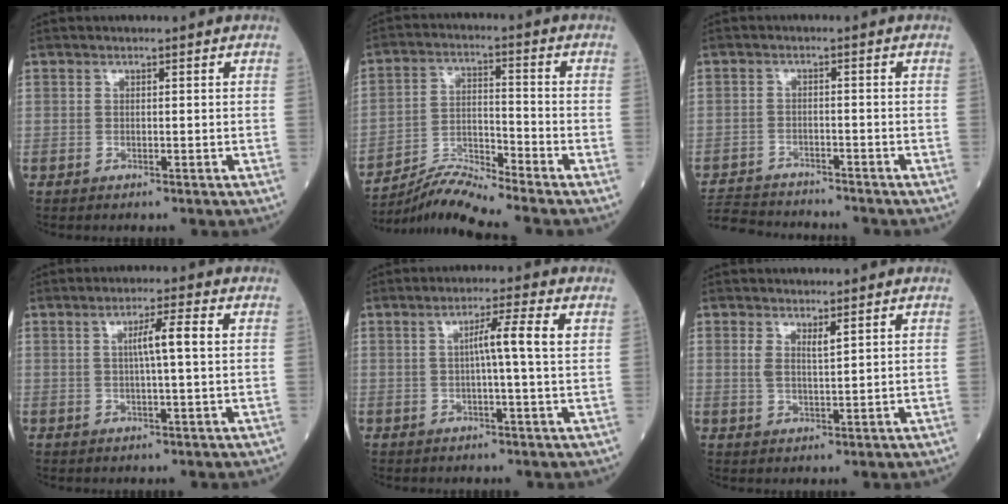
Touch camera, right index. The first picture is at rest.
{"total": 7.4, "force": [-7.0, -2.1, 1.0], "torque": [-0.028, 0.001, -0.130]}
{"total": 9.4, "force": [-9.1, 1.4, 1.8], "torque": [-0.035, 0.000, -0.148]}
{"total": 4.5, "force": [0.8, -0.3, 4.4], "torque": [-0.076, 0.006, 0.014]}
{"total": 5.0, "force": [0.9, -0.8, 4.9], "torque": [-0.081, 0.009, 0.012]}
{"total": 2.5, "force": [1.4, 0.4, 2.0], "torque": [-0.040, -0.007, 0.028]}